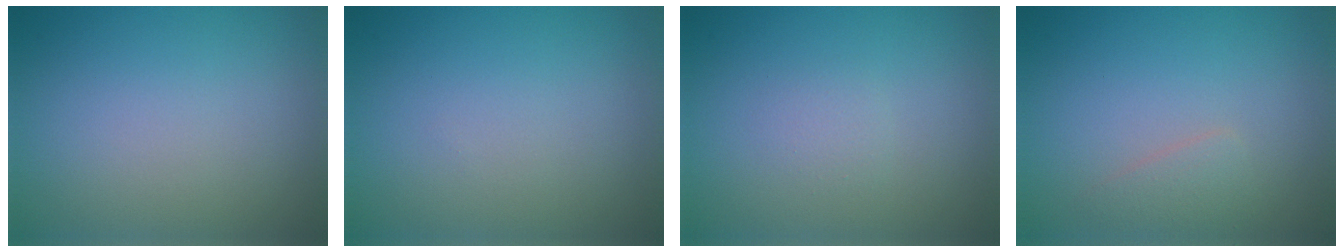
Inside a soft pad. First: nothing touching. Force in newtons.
{"total": 0.0}
{"total": 0.8, "press": 0.8, "slide": 0.0}
{"total": 1.3, "press": 1.3, "slide": 0.1}